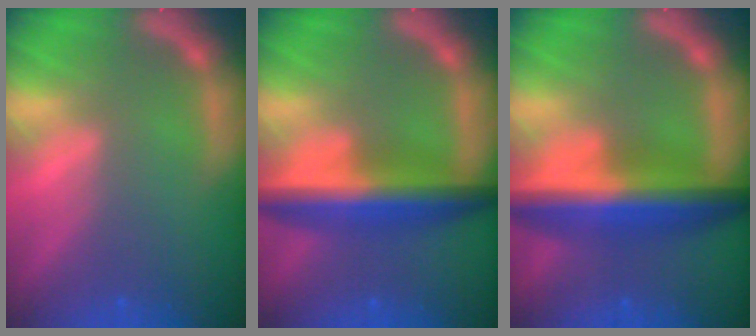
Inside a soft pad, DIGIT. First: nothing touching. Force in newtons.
{"total": 7.5}
{"total": 9.0}